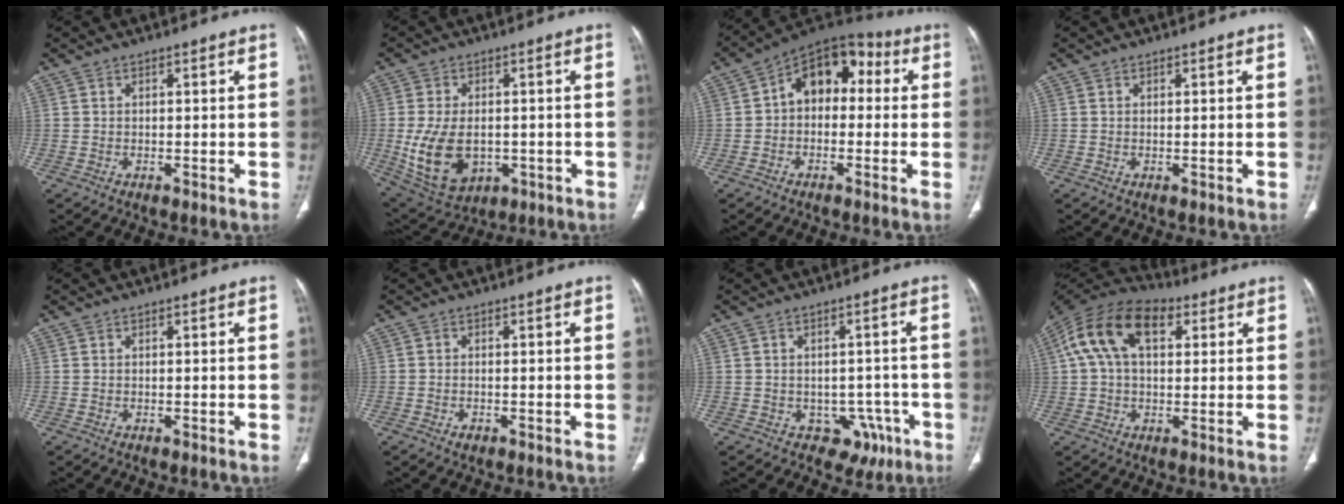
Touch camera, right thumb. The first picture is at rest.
{"total": 13.5, "force": [-2.1, 9.0, 9.8], "torque": [-0.172, -0.002, -0.011]}
{"total": 12.1, "force": [1.1, 8.2, 8.8], "torque": [-0.092, 0.041, -0.002]}
{"total": 0.0}
{"total": 0.0}
{"total": 1.4, "force": [-0.7, 0.9, 0.7], "torque": [-0.007, 0.002, -0.011]}
{"total": 6.5, "force": [-2.8, 5.3, 2.5], "torque": [0.001, 0.022, -0.027]}
{"total": 15.9, "force": [5.1, 9.2, 12.0], "torque": [-0.214, 0.034, 0.084]}